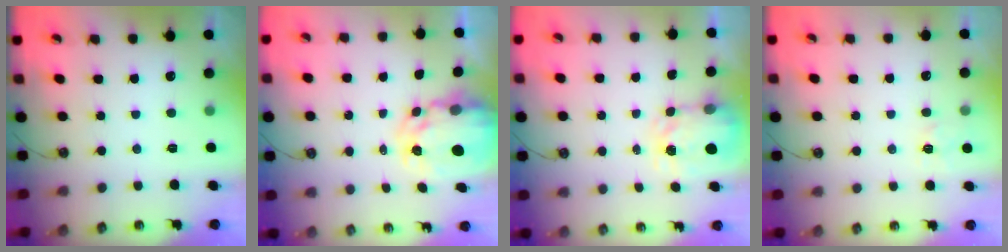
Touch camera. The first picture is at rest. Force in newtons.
{"total": 8.6, "press": 8.6, "slide": 0.7}
{"total": 3.9, "press": 3.8, "slide": 0.5}
{"total": 3.5, "press": 3.4, "slide": 0.5}